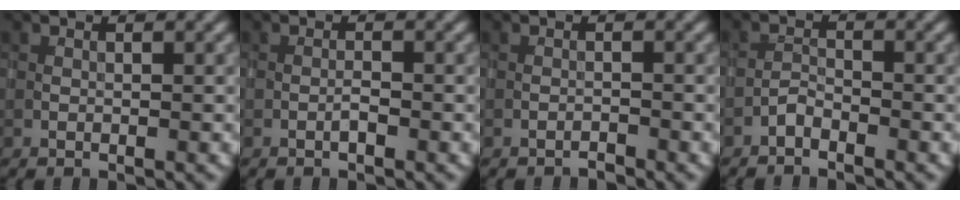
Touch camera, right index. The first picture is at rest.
{"total": 0.6, "force": [-0.3, 0.1, 0.5], "torque": [-0.010, 0.003, -0.008]}
{"total": 0.7, "force": [-0.7, 0.0, 0.0], "torque": [0.001, 0.005, -0.015]}
{"total": 1.2, "force": [-1.1, 0.4, 0.4], "torque": [-0.007, 0.007, -0.025]}